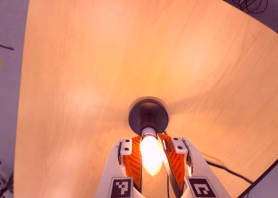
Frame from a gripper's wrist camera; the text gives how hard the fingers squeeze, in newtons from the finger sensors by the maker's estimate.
{"total": 23.5, "left": 20.3, "right": 26.8}